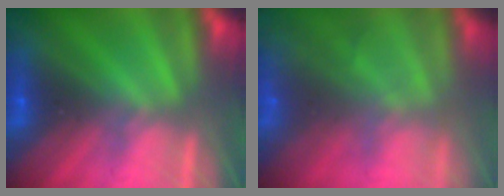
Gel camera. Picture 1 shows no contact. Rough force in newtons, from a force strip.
{"total": 8.0}